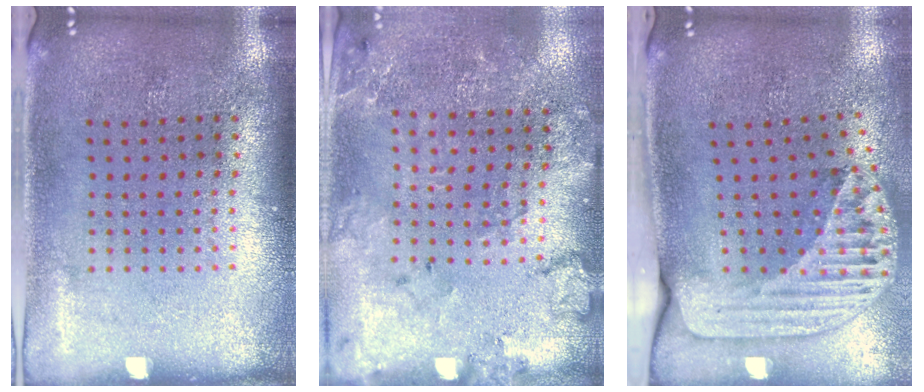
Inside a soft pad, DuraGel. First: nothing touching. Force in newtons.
{"total": 1.8, "press": 1.7, "slide": 0.5}
{"total": 2.5, "press": 1.8, "slide": 1.8}